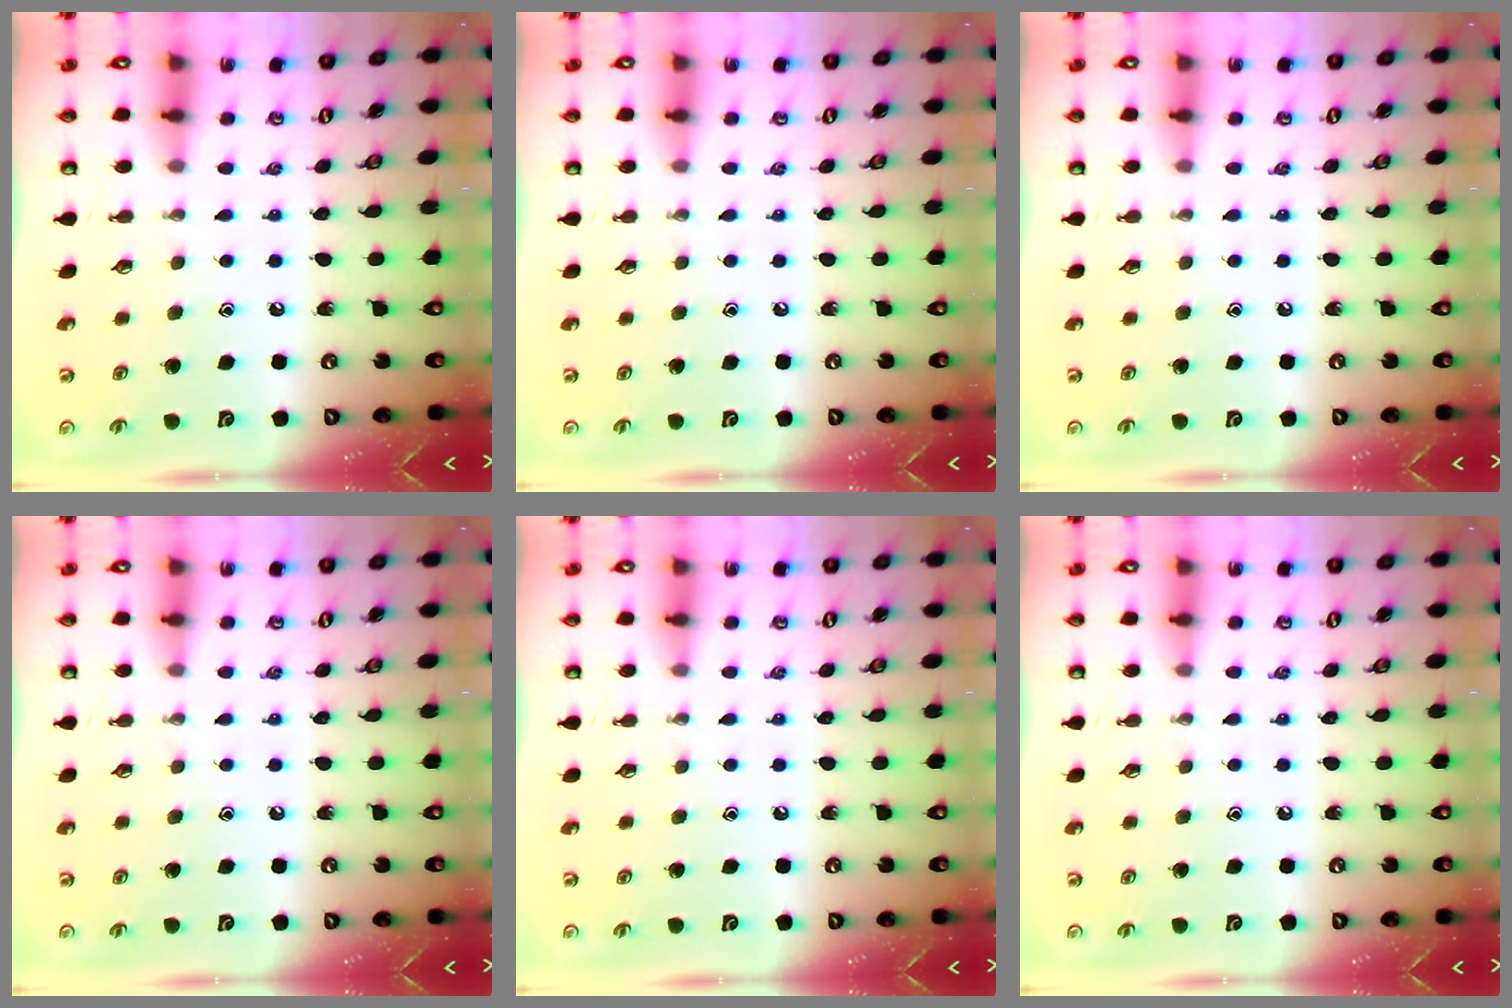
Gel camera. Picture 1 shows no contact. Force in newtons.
{"total": 0.0}
{"total": 0.0}
{"total": 0.0}
{"total": 0.0}
{"total": 0.0}